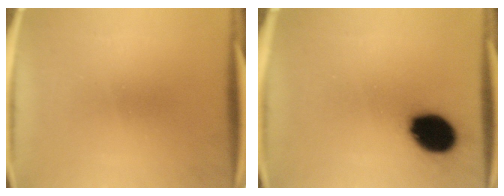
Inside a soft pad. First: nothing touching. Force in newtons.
{"total": 13.6}